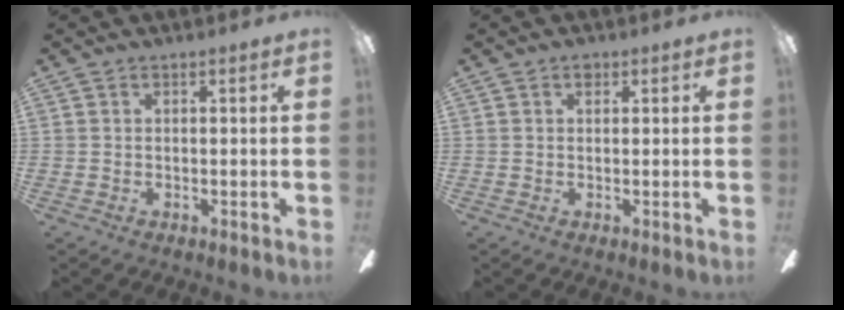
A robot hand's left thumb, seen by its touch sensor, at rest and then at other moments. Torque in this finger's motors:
{"motor_torque": [0.09, -0.04, 0.03, -0.12, 0.12]}